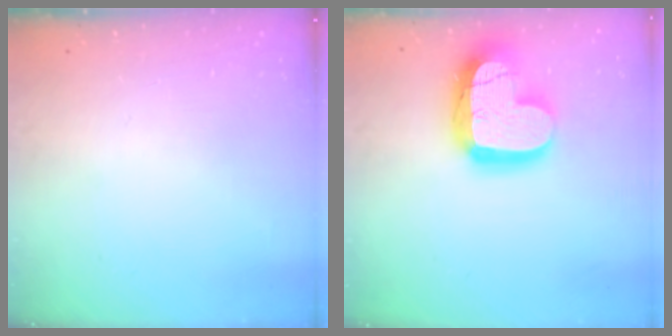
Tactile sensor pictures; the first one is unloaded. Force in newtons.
{"total": 19.8, "press": 19.8, "slide": 1.5}